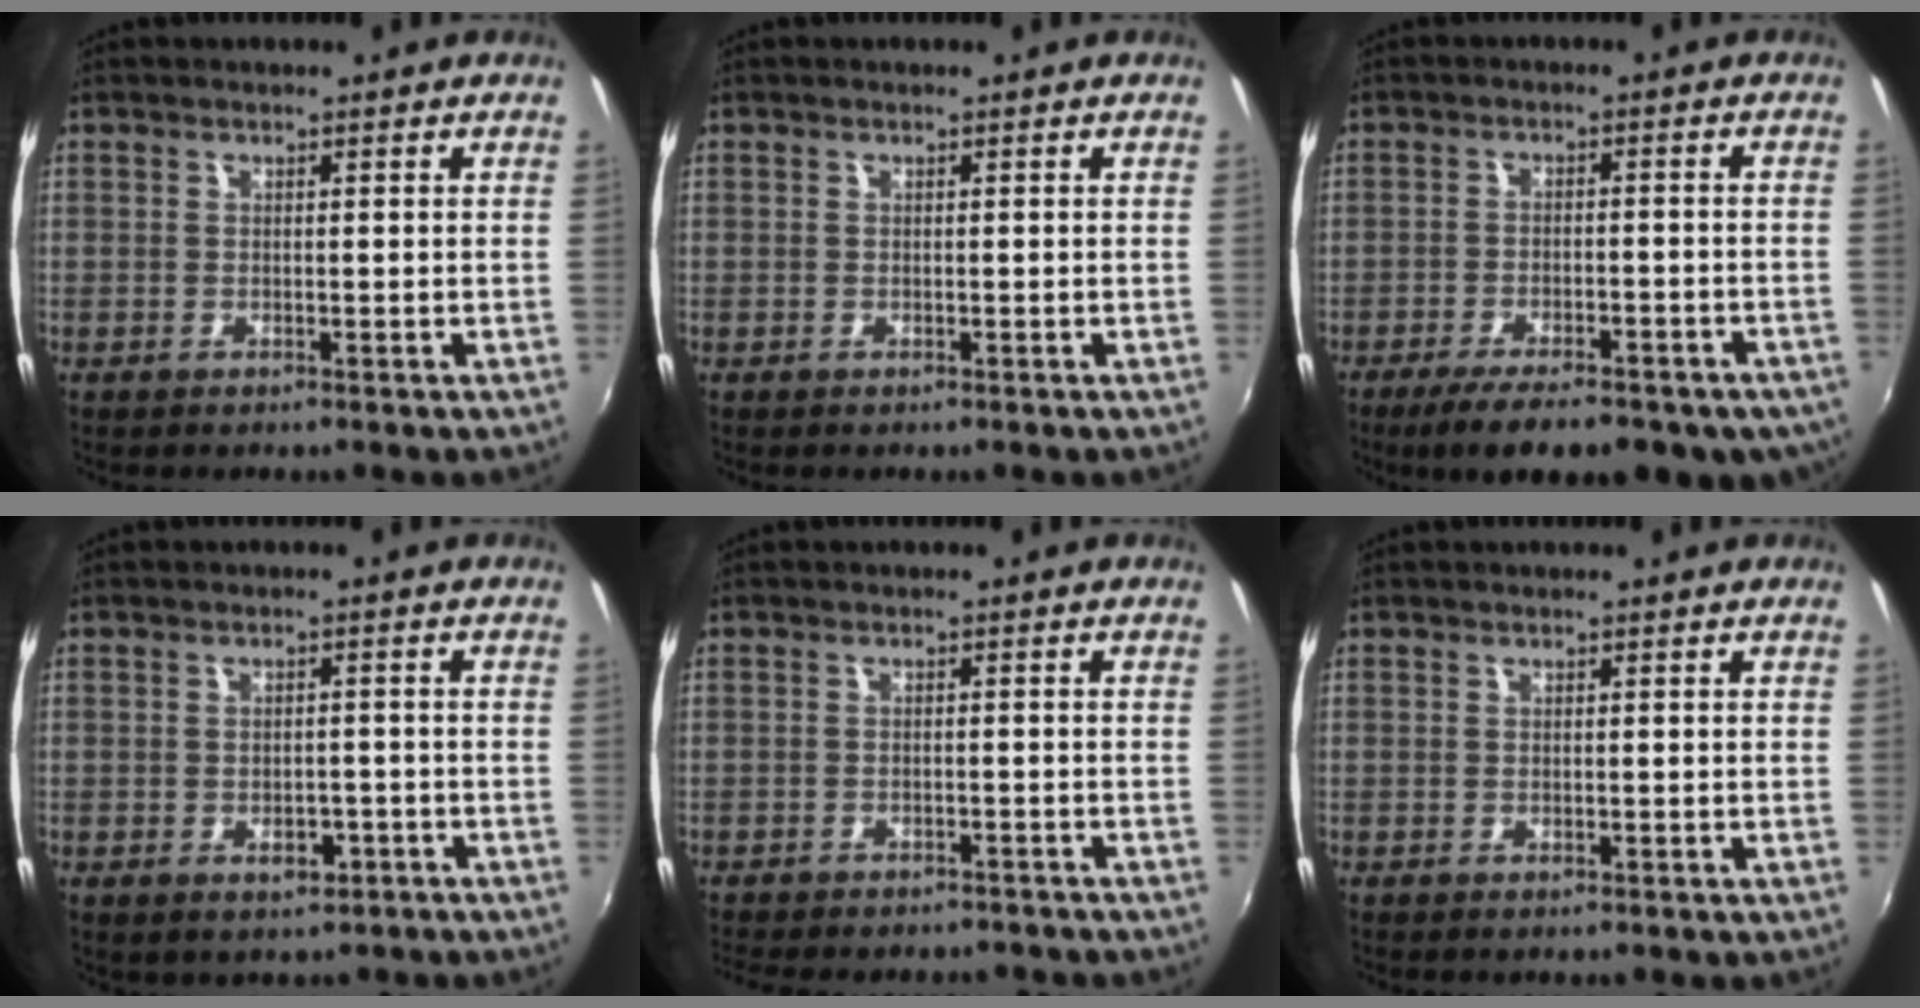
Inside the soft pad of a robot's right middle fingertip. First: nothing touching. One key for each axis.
{"total": 0.0}
{"total": 16.5, "fx": -11.7, "fy": 6.0, "fz": 10.0, "tx": -0.177, "ty": -0.035, "tz": -0.155}
{"total": 4.3, "fx": -2.4, "fy": 3.0, "fz": 2.0, "tx": -0.041, "ty": 0.000, "tz": -0.024}
{"total": 11.5, "fx": -10.1, "fy": 3.5, "fz": 4.3, "tx": -0.099, "ty": -0.017, "tz": -0.137}
{"total": 0.0}